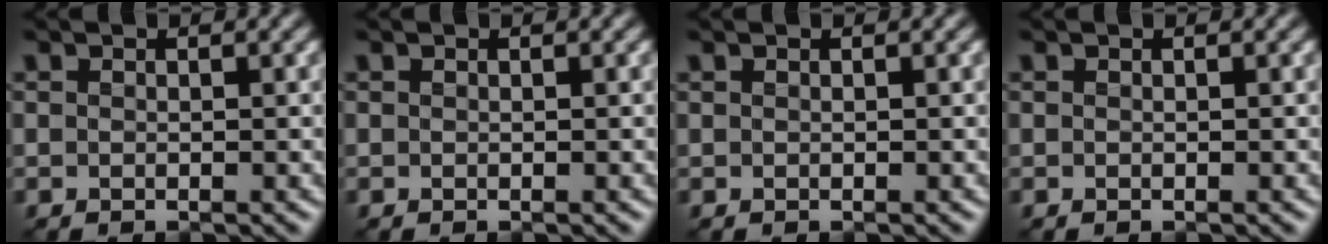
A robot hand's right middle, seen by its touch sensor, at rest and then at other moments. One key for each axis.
{"total": 0.0}
{"total": 0.0}
{"total": 0.0}